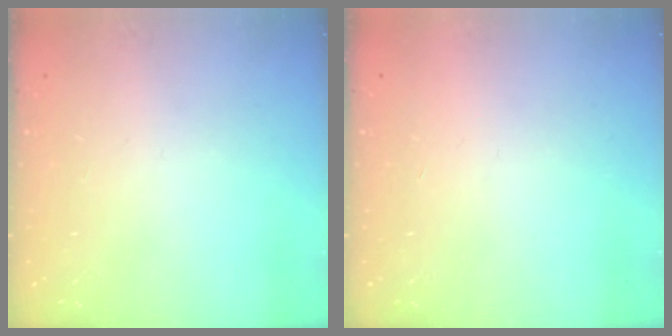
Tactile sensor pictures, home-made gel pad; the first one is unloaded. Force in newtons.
{"total": 1.5, "press": 1.5, "slide": 0.1}